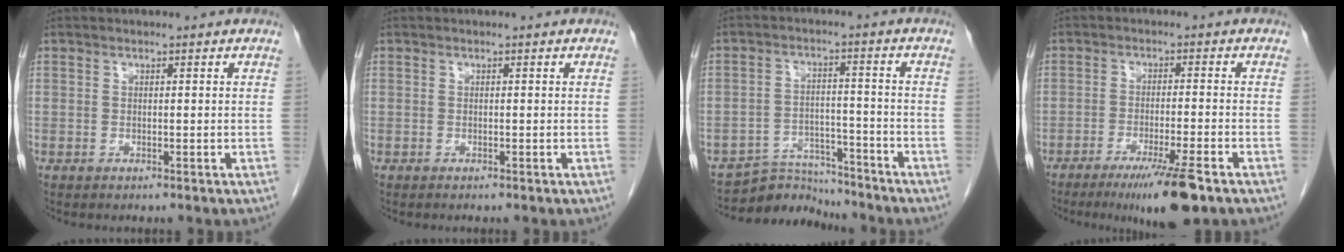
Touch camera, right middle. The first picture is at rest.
{"total": 0.0}
{"total": 7.0, "force": [-6.9, 1.3, -0.8], "torque": [0.015, 0.014, -0.117]}
{"total": 8.9, "force": [-5.8, -0.1, 6.8], "torque": [-0.108, -0.022, -0.093]}